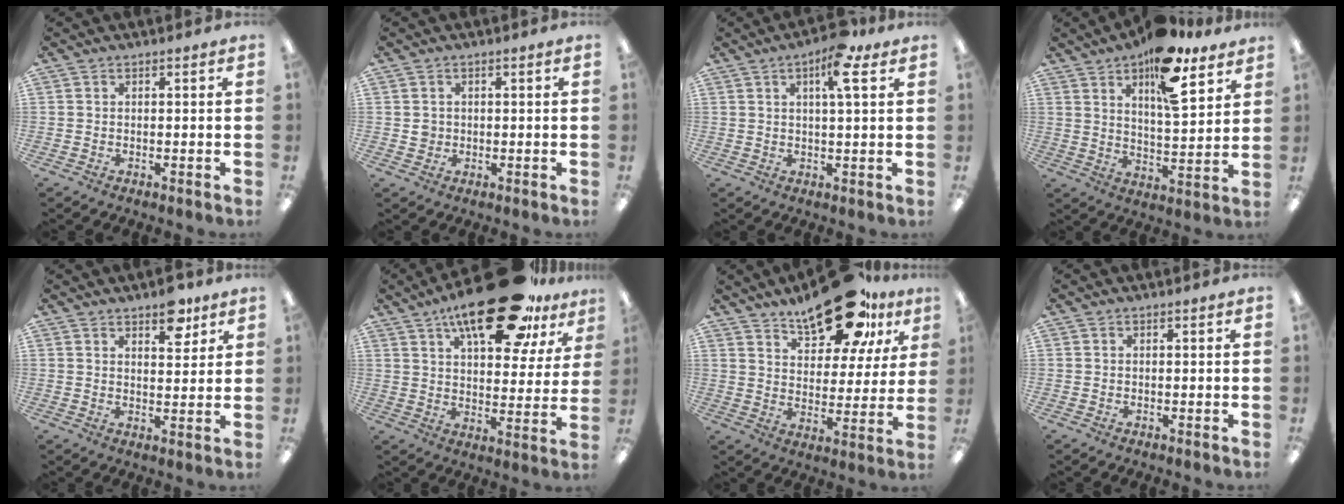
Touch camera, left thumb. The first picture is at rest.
{"total": 1.9, "force": [0.3, 1.8, 0.4], "torque": [-0.002, 0.002, 0.001]}
{"total": 8.8, "force": [4.6, 2.5, 7.1], "torque": [-0.110, -0.007, 0.069]}
{"total": 15.1, "force": [9.9, 5.8, 9.9], "torque": [-0.144, -0.052, 0.164]}
{"total": 7.2, "force": [5.1, 3.4, 3.7], "torque": [-0.029, -0.028, 0.083]}
{"total": 23.8, "force": [15.3, 9.4, 15.6], "torque": [-0.235, -0.073, 0.248]}
{"total": 20.5, "force": [14.1, 8.7, 12.1], "torque": [-0.175, -0.072, 0.235]}
{"total": 0.0}